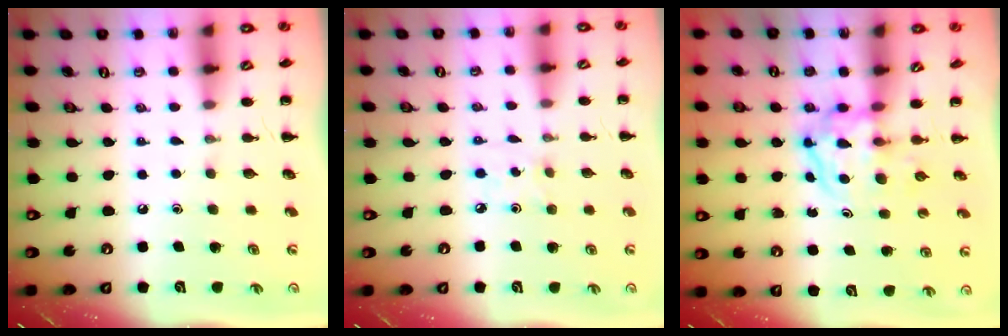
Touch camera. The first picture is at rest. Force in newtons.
{"total": 2.1, "press": 2.0, "slide": 0.4}
{"total": 3.9, "press": 3.9, "slide": 0.4}